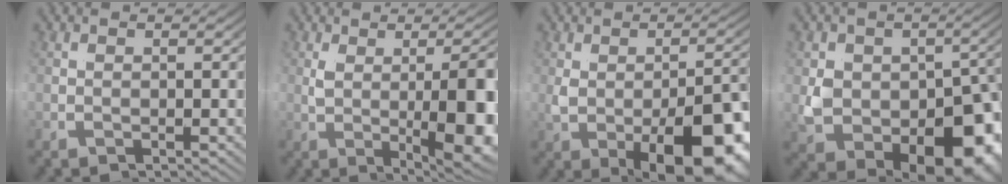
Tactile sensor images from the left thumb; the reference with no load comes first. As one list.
[{"total": 6.9, "force": [-0.6, -0.4, 6.9], "torque": [-0.099, 0.015, -0.003]}, {"total": 7.8, "force": [-2.1, 1.6, 7.4], "torque": [-0.113, -0.005, -0.019]}, {"total": 13.3, "force": [-2.0, 9.1, 9.6], "torque": [-0.158, -0.036, -0.019]}]